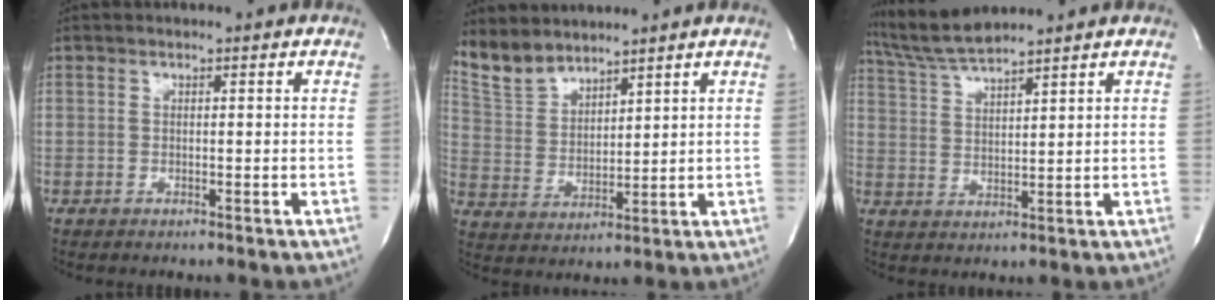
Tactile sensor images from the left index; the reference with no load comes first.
{"total": 7.4, "force": [6.9, 2.4, 1.1], "torque": [-0.035, 0.010, 0.156]}
{"total": 7.0, "force": [6.5, -0.6, 2.4], "torque": [-0.062, 0.013, 0.135]}